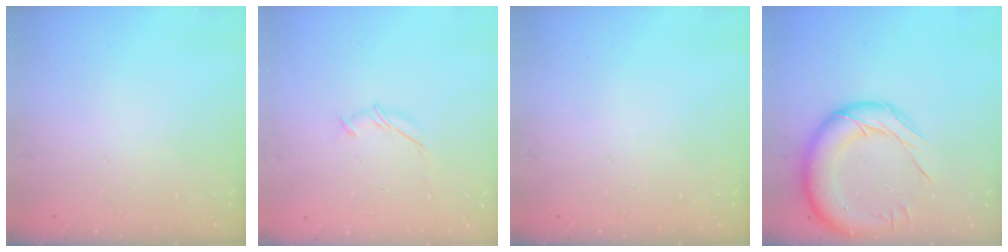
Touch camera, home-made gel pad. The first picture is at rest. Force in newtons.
{"total": 5.4, "press": 5.4, "slide": 1.0}
{"total": 0.0}
{"total": 18.5, "press": 18.2, "slide": 3.6}